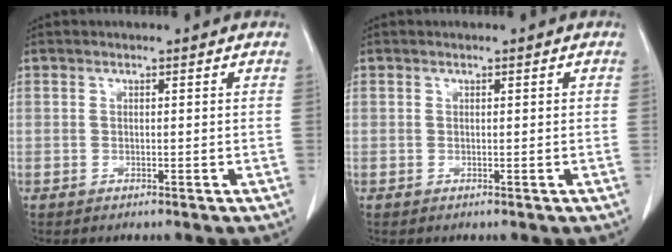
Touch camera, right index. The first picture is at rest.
{"total": 0.0}